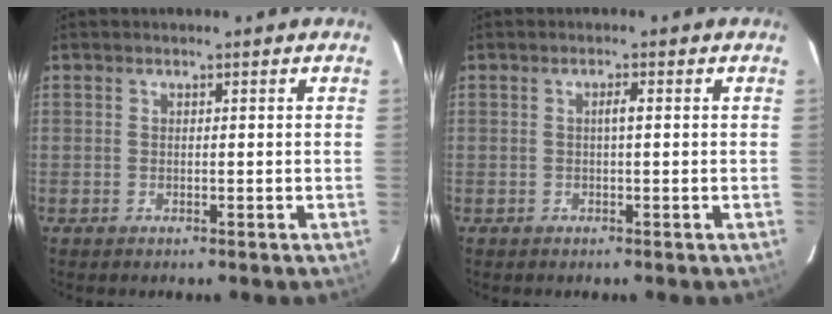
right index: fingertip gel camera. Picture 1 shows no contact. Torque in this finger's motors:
{"motor_torque": [0.08, -0.01, 0.04, 0.03]}